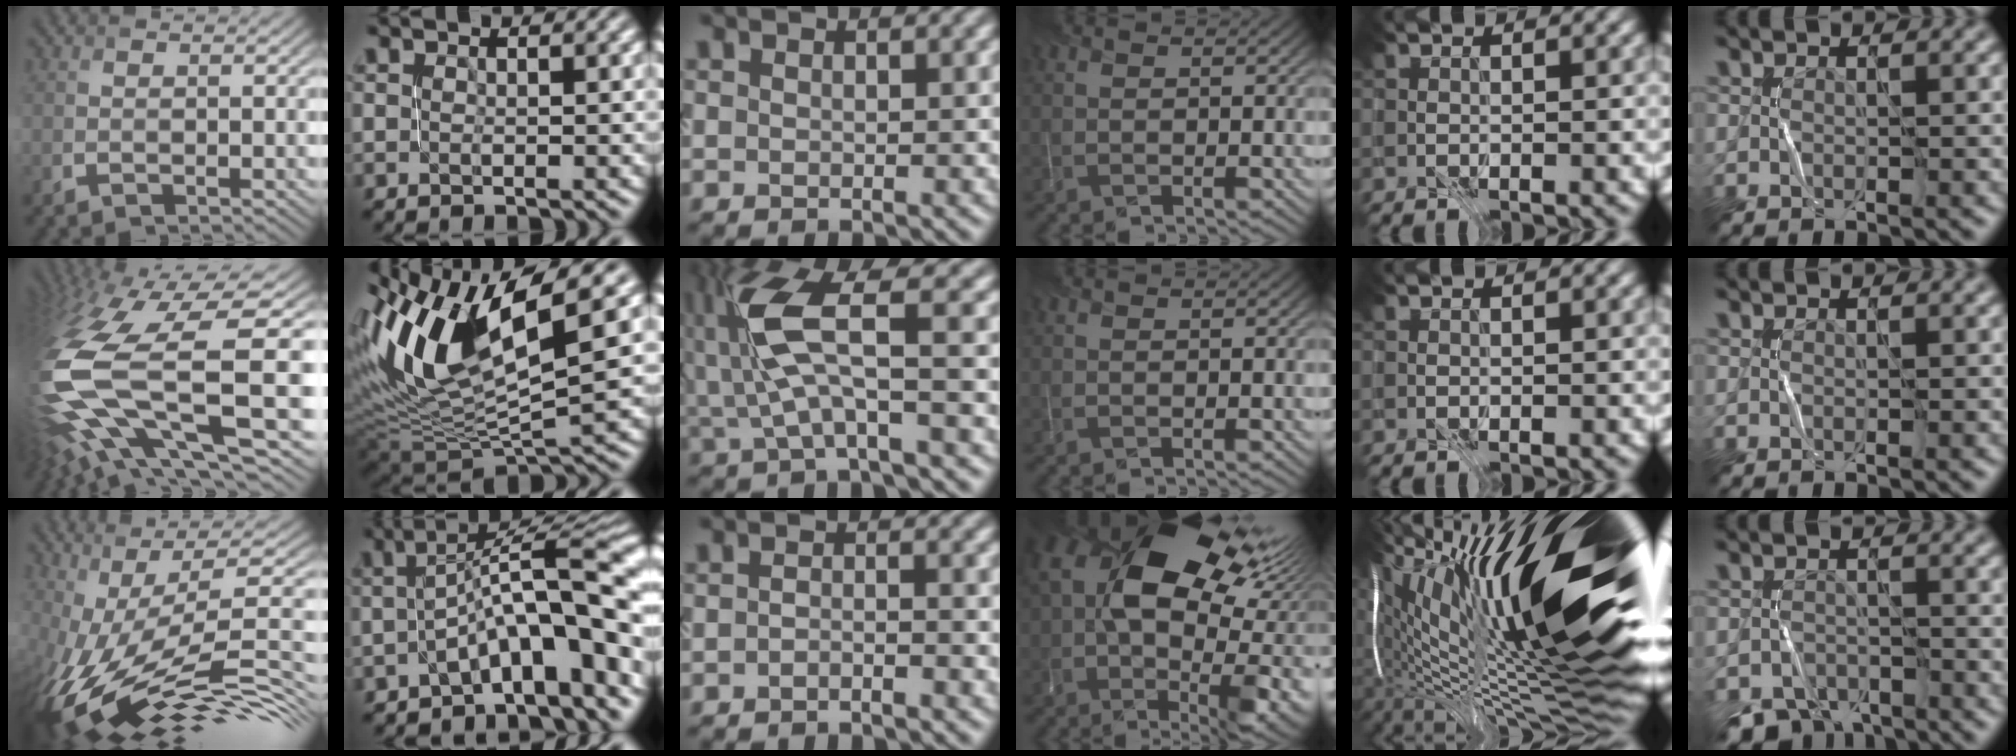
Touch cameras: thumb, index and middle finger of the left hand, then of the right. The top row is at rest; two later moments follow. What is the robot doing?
{"motion": "close", "object": "stapler"}